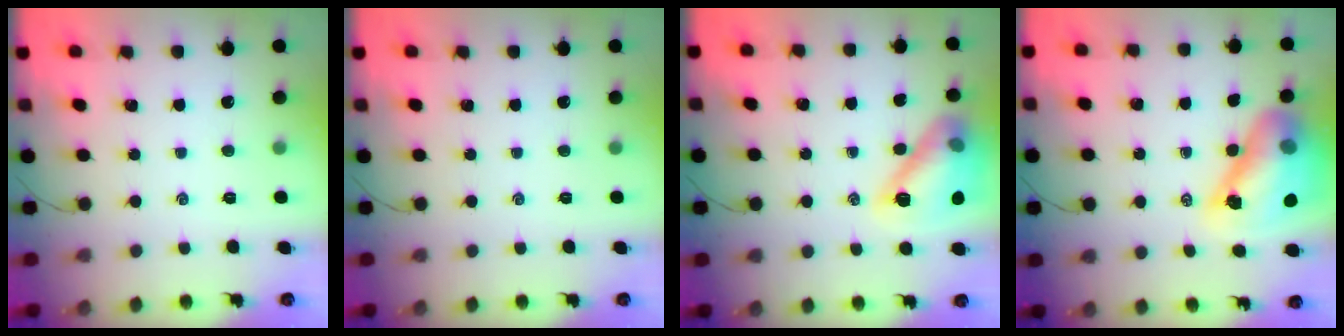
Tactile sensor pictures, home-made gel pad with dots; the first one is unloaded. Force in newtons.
{"total": 0.0}
{"total": 16.1, "press": 16.1, "slide": 0.6}
{"total": 15.9, "press": 15.3, "slide": 4.4}